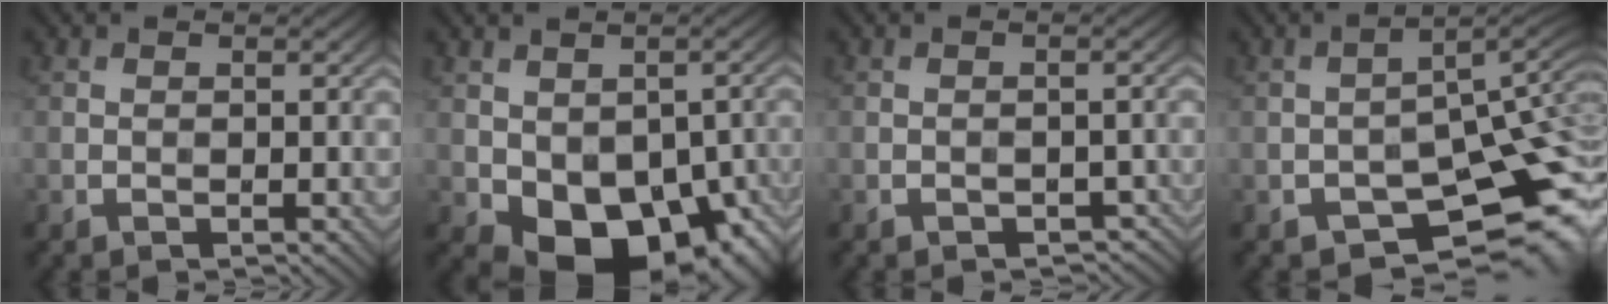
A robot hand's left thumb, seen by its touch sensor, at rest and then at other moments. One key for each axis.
{"total": 13.7, "fx": -4.4, "fy": 8.3, "fz": 9.9, "tx": -0.150, "ty": -0.038, "tz": -0.048}
{"total": 3.0, "fx": -1.9, "fy": 1.6, "fz": 1.6, "tx": -0.026, "ty": -0.003, "tz": -0.018}
{"total": 10.8, "fx": -5.2, "fy": 5.1, "fz": 7.9, "tx": -0.112, "ty": -0.019, "tz": -0.081}